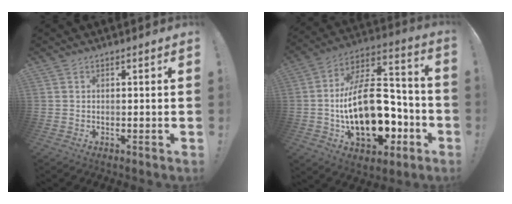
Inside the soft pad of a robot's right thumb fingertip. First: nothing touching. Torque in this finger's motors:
{"motor_torque": [1.93, 3.08, 1.48, -1.29, 0.14]}